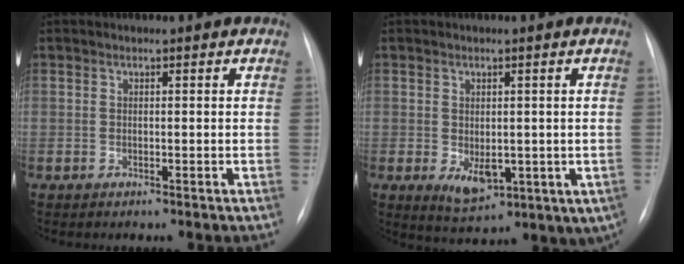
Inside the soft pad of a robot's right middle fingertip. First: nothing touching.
{"total": 9.2, "force": [-2.6, 5.2, 7.1], "torque": [-0.085, -0.004, -0.020]}